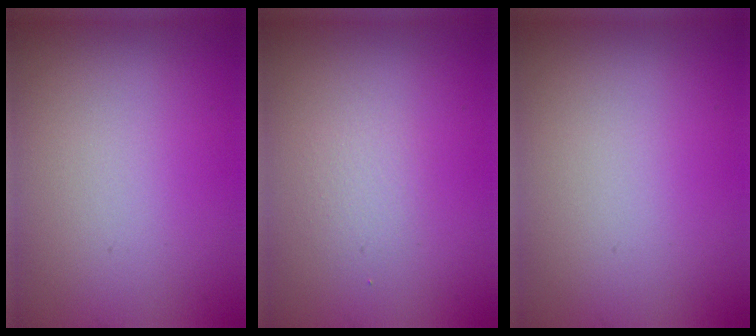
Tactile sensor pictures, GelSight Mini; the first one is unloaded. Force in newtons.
{"total": 1.3, "press": 1.2, "slide": 0.1}
{"total": 0.0}